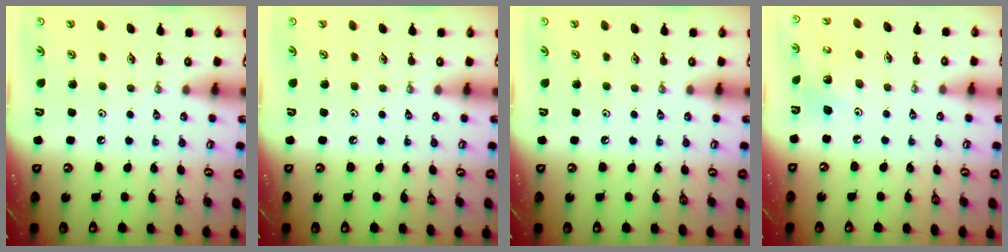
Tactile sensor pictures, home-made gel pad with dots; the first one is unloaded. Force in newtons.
{"total": 0.0}
{"total": 0.0}
{"total": 5.5, "press": 5.5, "slide": 0.3}